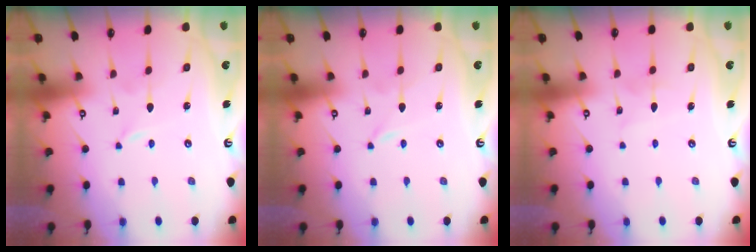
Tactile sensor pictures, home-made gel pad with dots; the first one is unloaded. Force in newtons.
{"total": 0.0}
{"total": 2.4, "press": 2.4, "slide": 0.3}